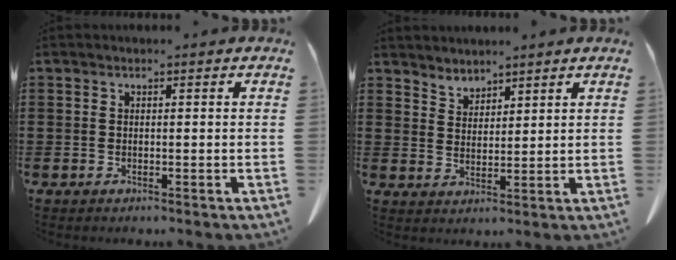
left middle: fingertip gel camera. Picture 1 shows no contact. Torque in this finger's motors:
{"motor_torque": [0.17, 0.12, -0.01, 0.01]}